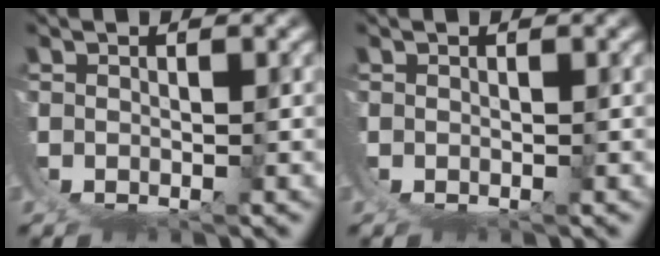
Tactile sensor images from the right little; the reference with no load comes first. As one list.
[{"total": 0.0}]